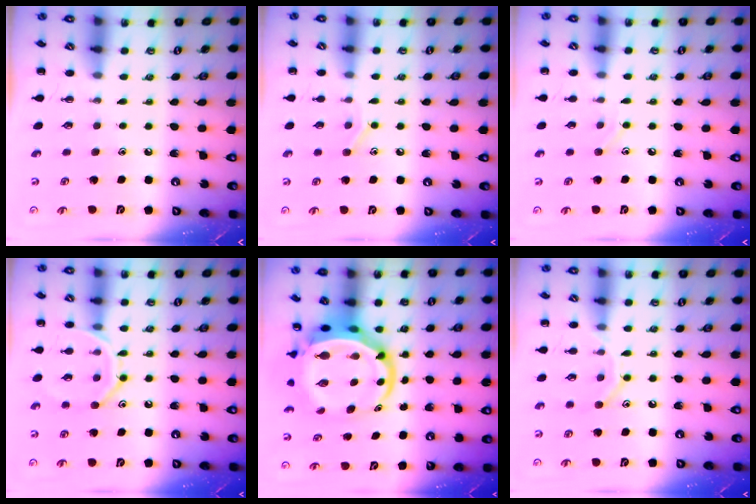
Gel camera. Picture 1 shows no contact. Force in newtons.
{"total": 8.6, "press": 8.4, "slide": 1.5}
{"total": 5.0, "press": 4.8, "slide": 1.4}
{"total": 12.0, "press": 12.0, "slide": 0.7}
{"total": 9.2, "press": 8.8, "slide": 2.4}
{"total": 9.5, "press": 9.4, "slide": 1.4}